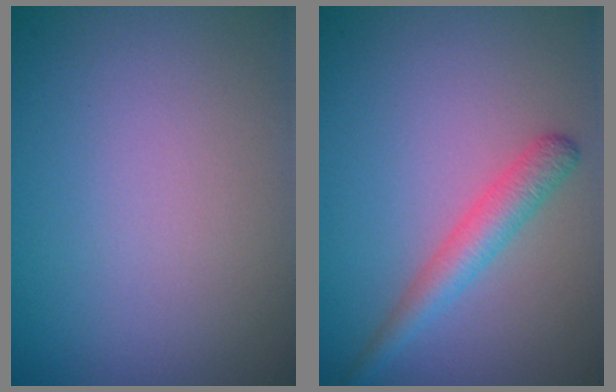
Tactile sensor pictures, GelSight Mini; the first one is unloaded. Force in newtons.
{"total": 2.7, "press": 2.7, "slide": 0.1}